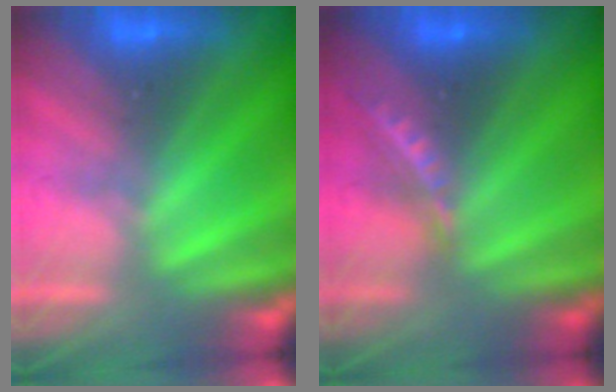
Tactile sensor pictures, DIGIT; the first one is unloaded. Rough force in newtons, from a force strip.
{"total": 4.6}